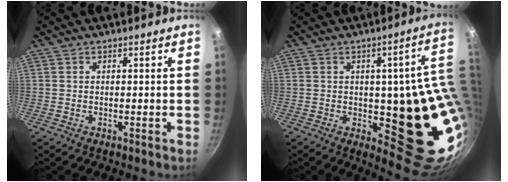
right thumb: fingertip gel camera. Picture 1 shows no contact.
{"total": 18.9, "force": [0.8, 7.8, 17.2], "torque": [-0.138, -0.024, 0.020]}